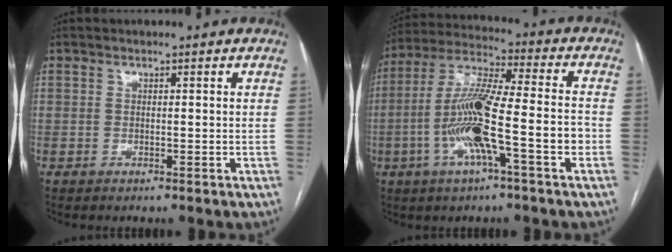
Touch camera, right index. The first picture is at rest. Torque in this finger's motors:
{"motor_torque": [1.62, -0.52, 1.05, 0.21]}